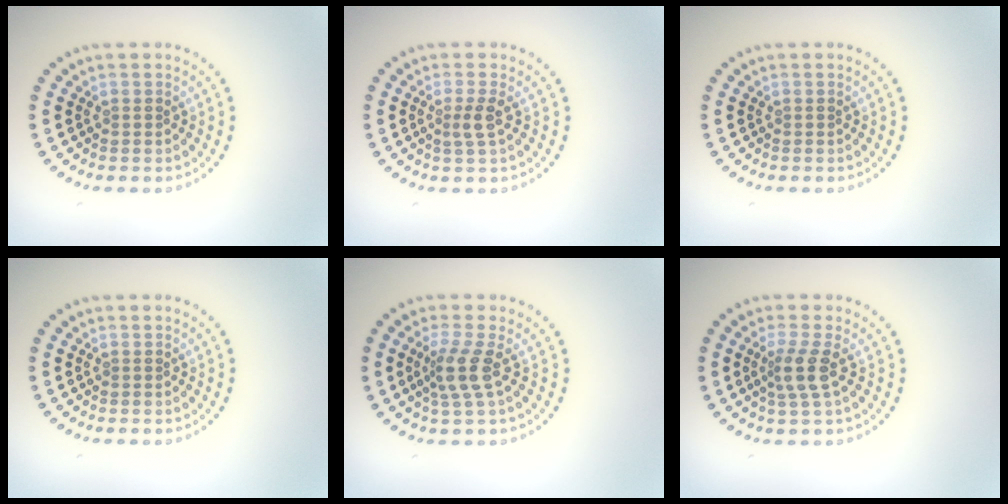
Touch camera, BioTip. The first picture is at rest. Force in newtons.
{"total": 1.7, "press": 1.3, "slide": 1.1}
{"total": 0.0}
{"total": 0.0}
{"total": 2.7, "press": 2.1, "slide": 1.7}
{"total": 2.6, "press": 2.0, "slide": 1.6}